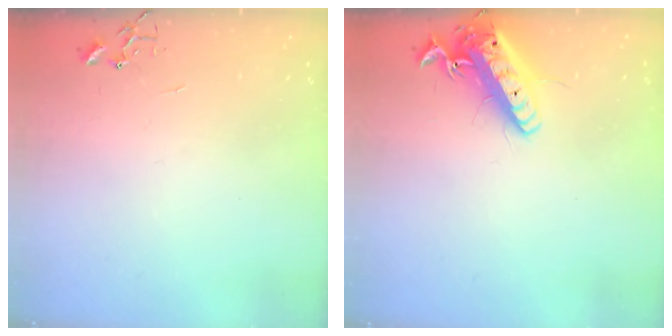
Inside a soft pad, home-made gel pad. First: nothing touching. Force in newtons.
{"total": 14.8, "press": 14.6, "slide": 2.9}